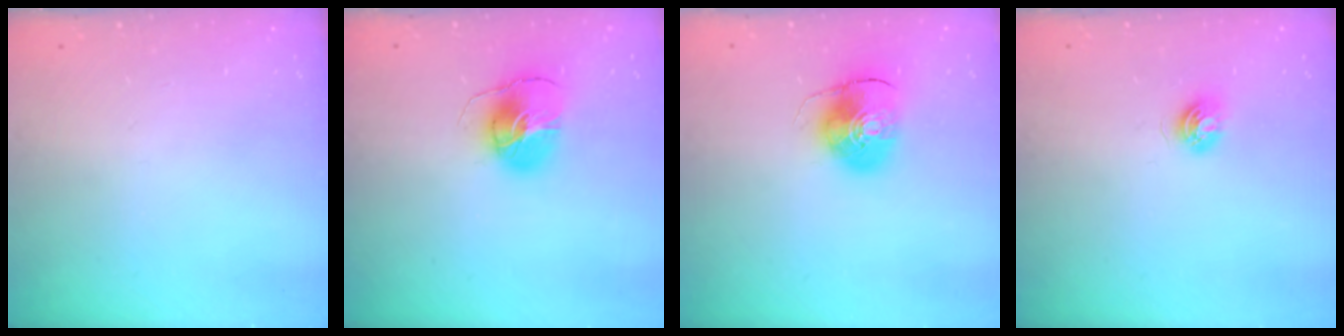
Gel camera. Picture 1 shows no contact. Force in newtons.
{"total": 9.1, "press": 9.1, "slide": 0.8}
{"total": 9.4, "press": 9.2, "slide": 1.5}
{"total": 4.5, "press": 4.5, "slide": 0.6}